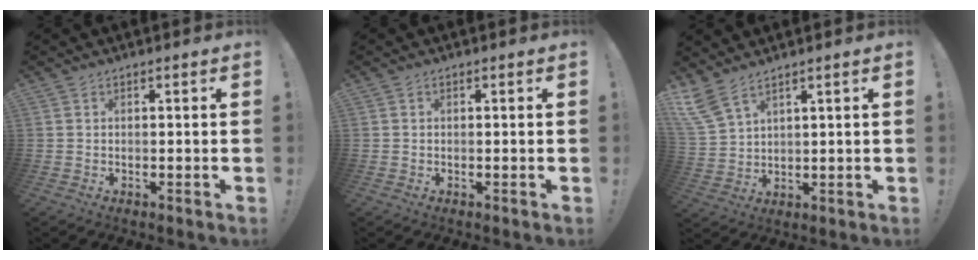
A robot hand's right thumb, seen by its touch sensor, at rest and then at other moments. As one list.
[{"total": 0.0}, {"total": 7.2, "force": [5.5, 2.5, 3.8], "torque": [-0.094, -0.024, 0.110]}]